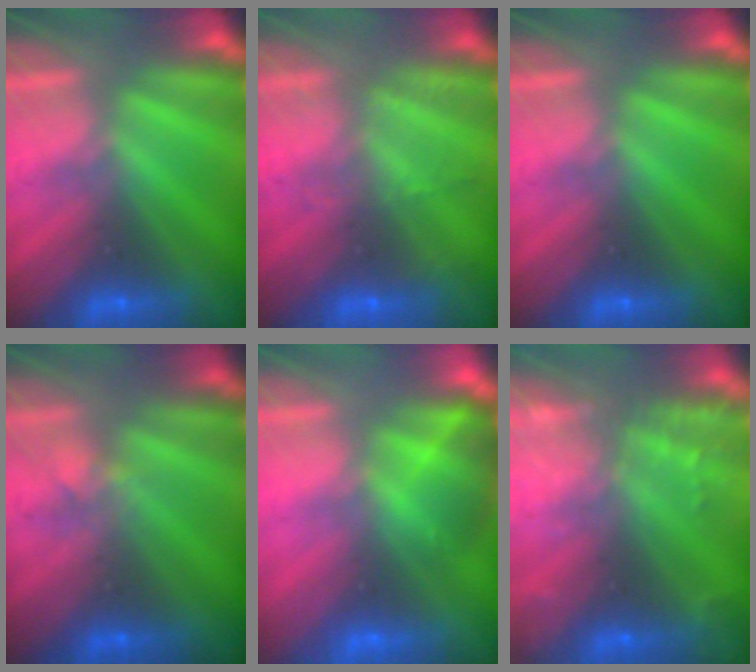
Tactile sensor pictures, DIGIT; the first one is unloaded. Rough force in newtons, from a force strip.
{"total": 2.0}
{"total": 0.0}
{"total": 1.8}
{"total": 2.9}
{"total": 6.1}